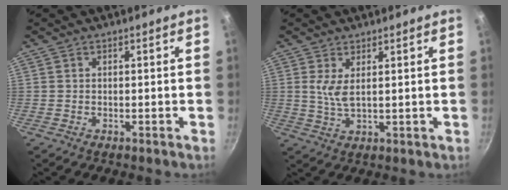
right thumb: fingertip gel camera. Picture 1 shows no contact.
{"total": 4.0, "force": [1.4, 1.5, 3.5], "torque": [-0.073, -0.011, 0.032]}